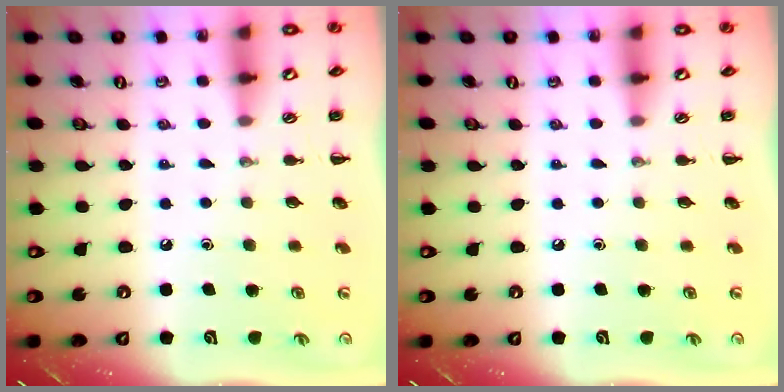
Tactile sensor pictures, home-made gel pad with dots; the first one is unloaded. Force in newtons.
{"total": 0.0}